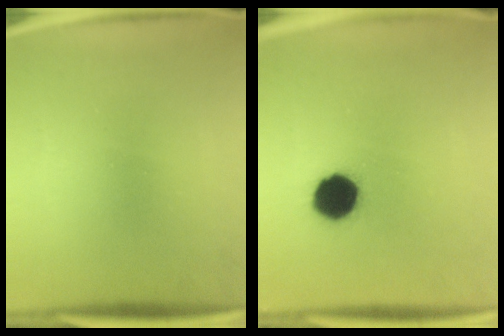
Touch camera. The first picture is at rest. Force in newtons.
{"total": 10.3}